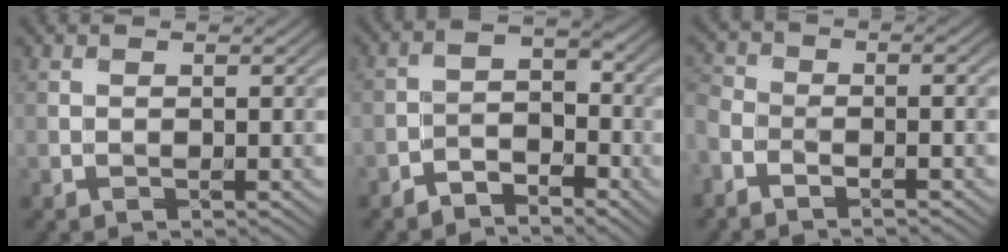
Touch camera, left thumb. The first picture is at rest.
{"total": 3.8, "force": [-3.2, 2.1, 0.2], "torque": [0.010, 0.007, -0.063]}
{"total": 4.4, "force": [-3.0, 1.7, 2.7], "torque": [-0.043, -0.010, -0.047]}